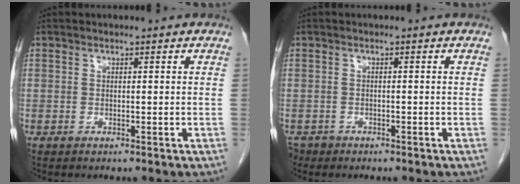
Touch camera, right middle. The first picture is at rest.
{"total": 1.8, "force": [-1.4, 1.1, 0.0], "torque": [-0.004, 0.001, -0.023]}